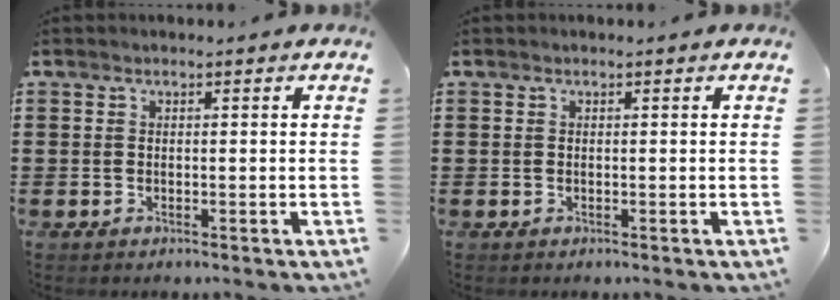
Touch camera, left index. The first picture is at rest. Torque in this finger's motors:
{"motor_torque": [-0.09, 0.12, 0.00, 0.01]}